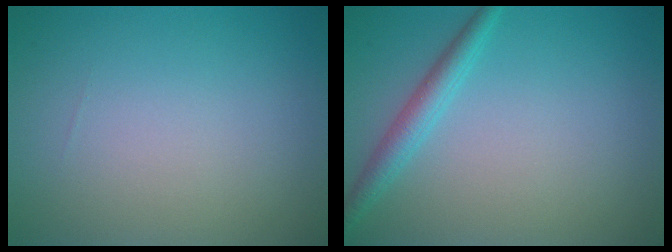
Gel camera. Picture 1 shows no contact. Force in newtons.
{"total": 2.3, "press": 2.3, "slide": 0.1}